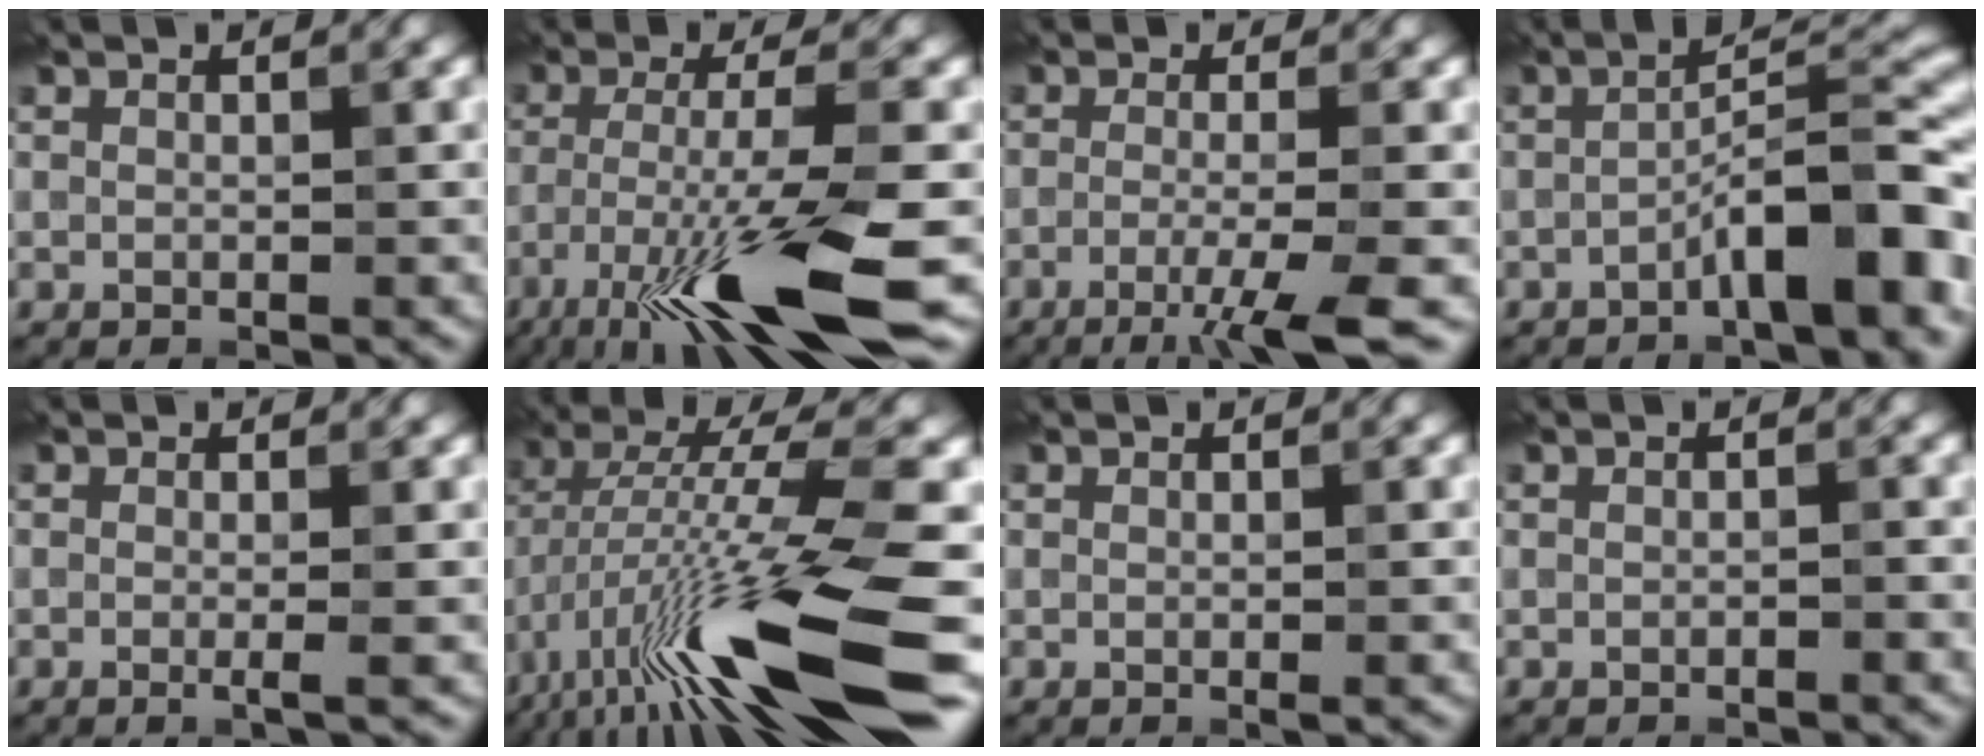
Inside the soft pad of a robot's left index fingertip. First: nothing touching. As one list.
[{"total": 11.5, "force": [-6.5, 1.7, 9.4], "torque": [-0.160, -0.008, -0.116]}, {"total": 5.0, "force": [-2.4, 0.7, 4.4], "torque": [-0.067, -0.005, -0.051]}, {"total": 7.8, "force": [-3.6, 1.7, 6.7], "torque": [-0.102, 0.024, -0.063]}, {"total": 1.5, "force": [-0.2, 0.3, 1.5], "torque": [-0.021, -0.007, -0.010]}, {"total": 14.3, "force": [-6.2, 2.2, 12.7], "torque": [-0.230, 0.015, -0.096]}, {"total": 0.6, "force": [-0.1, 0.0, 0.6], "torque": [-0.008, -0.004, -0.001]}, {"total": 0.5, "force": [-0.3, 0.1, 0.4], "torque": [-0.005, 0.001, -0.007]}]